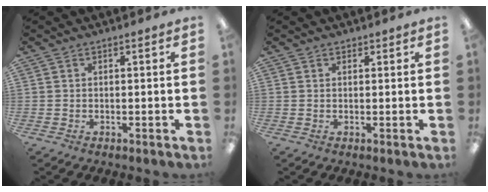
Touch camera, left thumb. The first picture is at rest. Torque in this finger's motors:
{"motor_torque": [-0.23, -0.09, 0.04, 0.05, -0.01]}